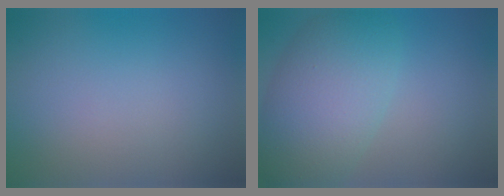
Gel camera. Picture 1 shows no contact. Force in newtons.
{"total": 7.4, "press": 7.4, "slide": 0.3}